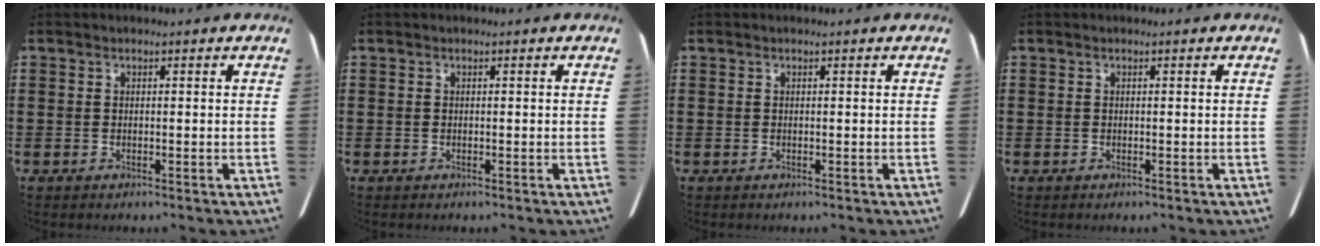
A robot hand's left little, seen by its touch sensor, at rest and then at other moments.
{"total": 0.0}
{"total": 0.0}
{"total": 0.0}